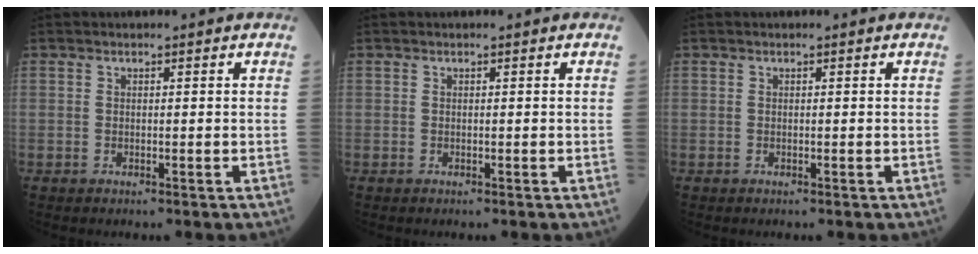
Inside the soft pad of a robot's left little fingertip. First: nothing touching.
{"total": 0.0}
{"total": 0.0}